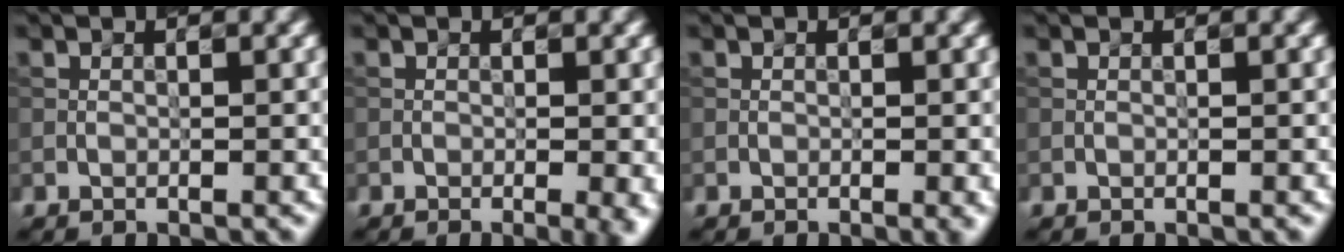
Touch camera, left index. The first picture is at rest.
{"total": 3.5, "force": [-0.8, 1.1, 3.2], "torque": [-0.027, 0.000, -0.007]}
{"total": 1.0, "force": [-0.2, 0.2, 1.0], "torque": [-0.009, 0.000, -0.002]}
{"total": 0.0}